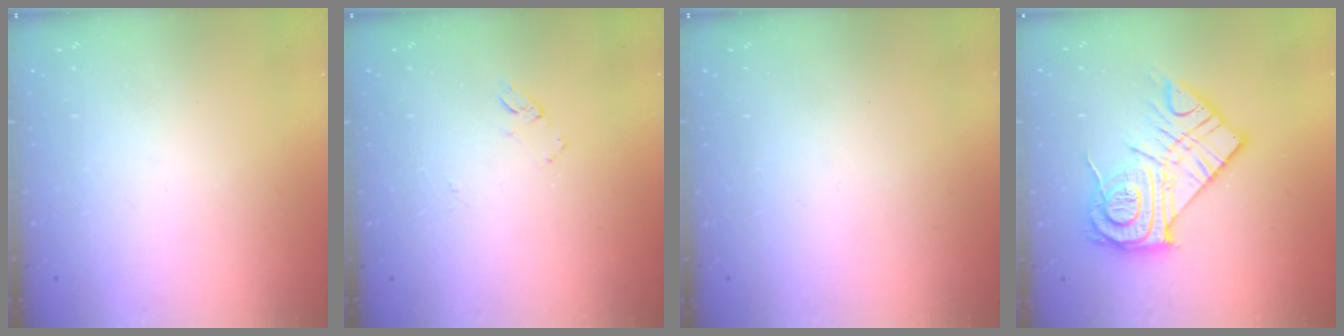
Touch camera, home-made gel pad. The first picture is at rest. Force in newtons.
{"total": 6.2, "press": 6.2, "slide": 0.5}
{"total": 1.6, "press": 1.6, "slide": 0.1}
{"total": 18.5, "press": 18.4, "slide": 1.5}